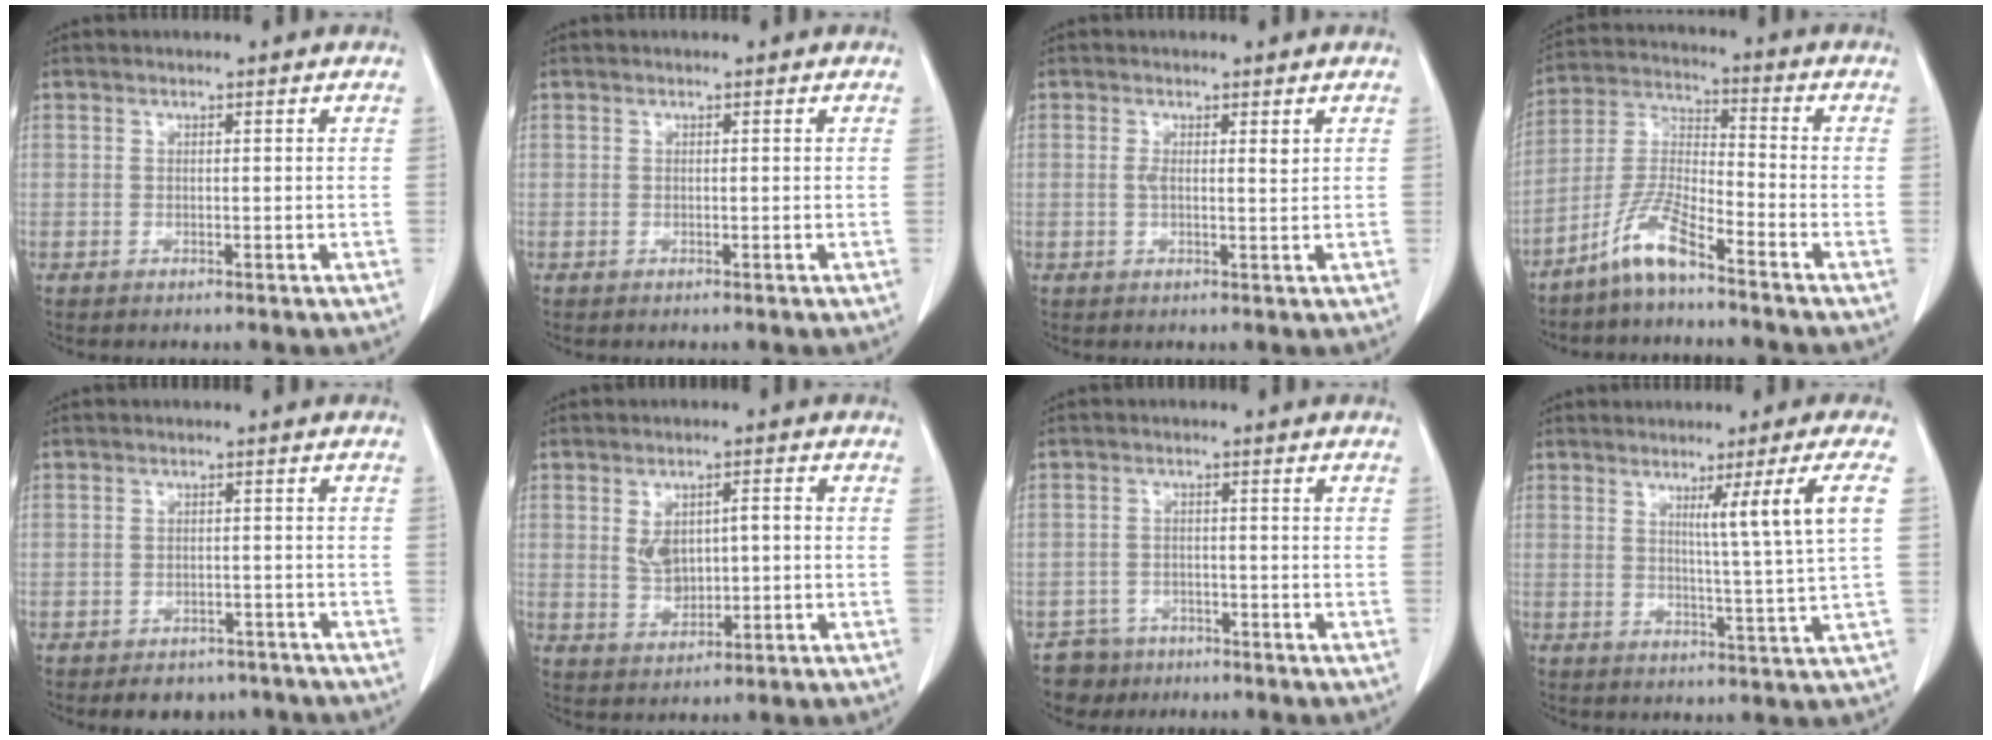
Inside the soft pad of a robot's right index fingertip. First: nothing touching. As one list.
[{"total": 0.0}, {"total": 2.2, "force": [0.7, 0.6, 2.0], "torque": [-0.038, 0.000, 0.011]}, {"total": 8.1, "force": [-5.9, 0.9, 5.4], "torque": [-0.126, -0.006, -0.122]}, {"total": 5.8, "force": [-4.8, 3.2, 0.7], "torque": [0.009, 0.010, -0.061]}, {"total": 5.5, "force": [0.3, 3.1, 4.6], "torque": [-0.087, 0.018, 0.020]}, {"total": 4.4, "force": [-3.3, 2.9, -0.7], "torque": [0.014, 0.007, -0.053]}, {"total": 7.8, "force": [2.5, -2.5, 7.0], "torque": [-0.112, -0.016, 0.047]}]